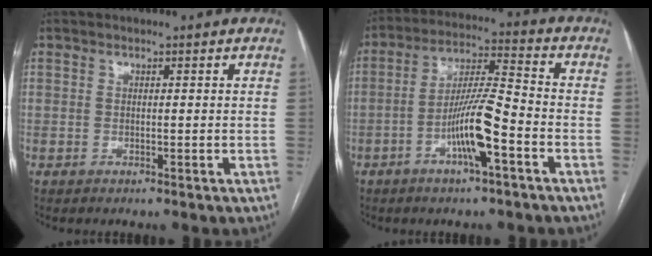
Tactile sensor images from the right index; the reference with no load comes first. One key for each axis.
{"total": 10.3, "fx": -4.1, "fy": 0.9, "fz": 9.4, "tx": -0.179, "ty": 0.008, "tz": -0.076}